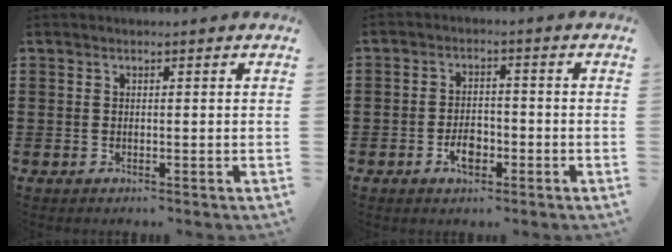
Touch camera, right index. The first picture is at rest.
{"total": 4.0, "force": [-1.7, 2.1, 2.9], "torque": [-0.049, -0.002, -0.034]}